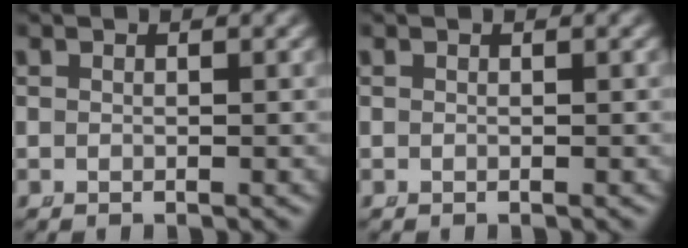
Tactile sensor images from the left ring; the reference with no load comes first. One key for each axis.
{"total": 0.0}